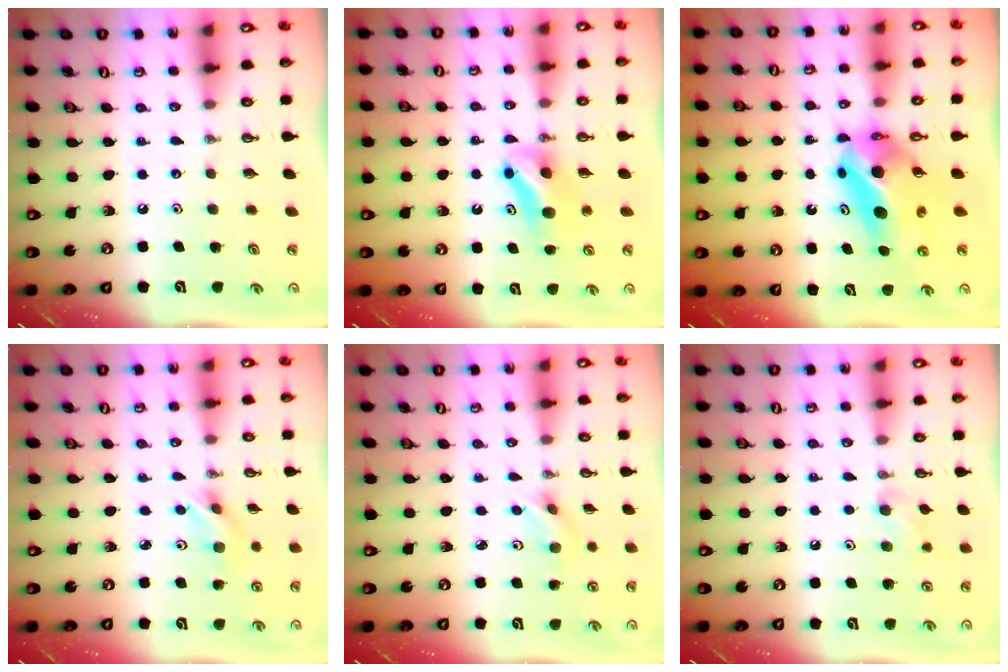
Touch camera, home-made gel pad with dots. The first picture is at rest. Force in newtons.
{"total": 7.0, "press": 6.9, "slide": 0.8}
{"total": 8.7, "press": 8.3, "slide": 2.3}
{"total": 3.8, "press": 2.8, "slide": 2.6}
{"total": 2.9, "press": 2.7, "slide": 1.2}
{"total": 6.9, "press": 6.8, "slide": 1.2}